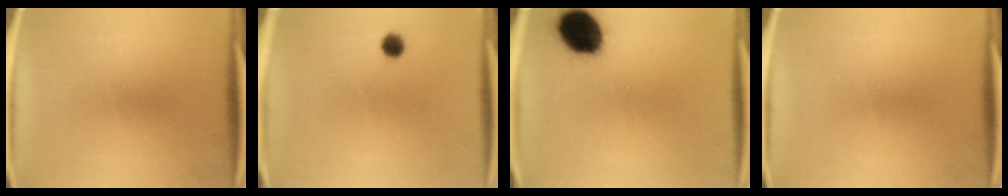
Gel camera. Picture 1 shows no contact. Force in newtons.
{"total": 2.4}
{"total": 13.6}
{"total": 0.0}